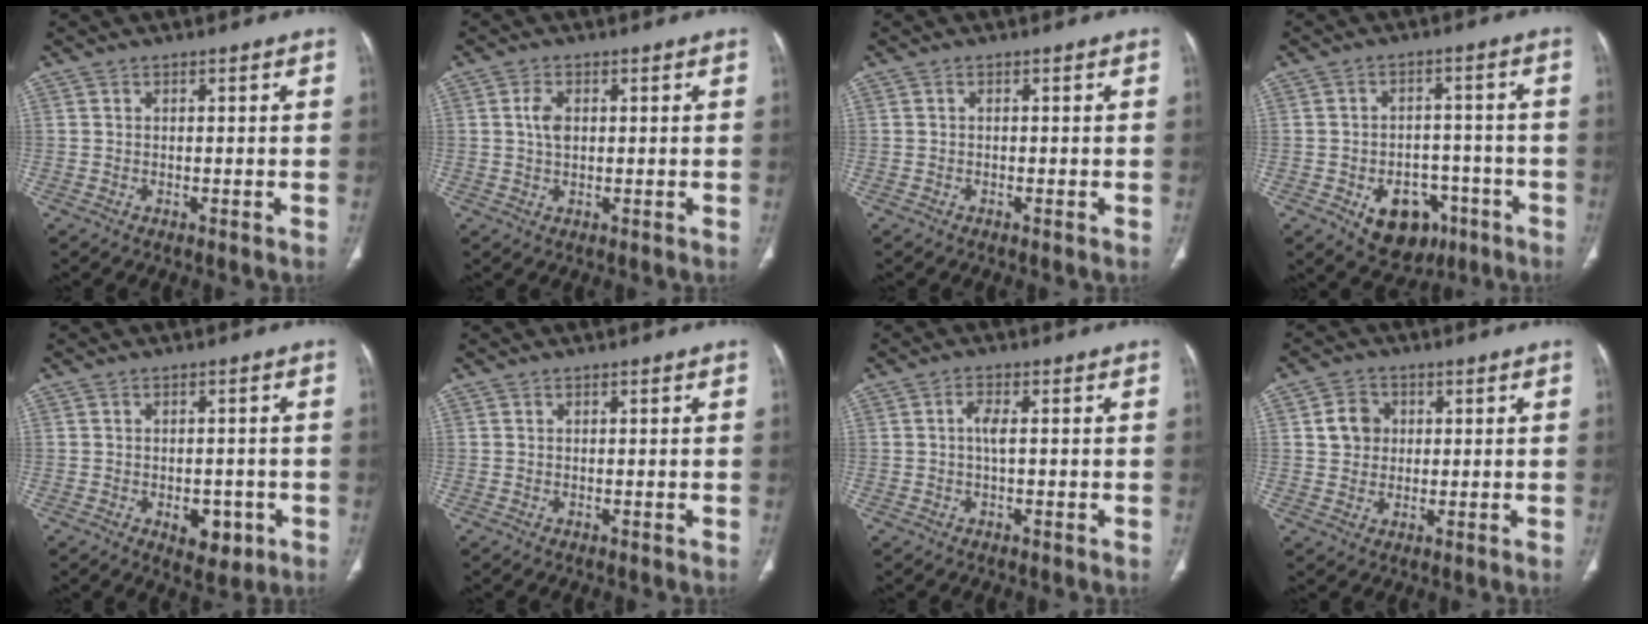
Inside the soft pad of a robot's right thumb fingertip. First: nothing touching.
{"total": 3.1, "force": [0.6, 1.9, 2.4], "torque": [-0.047, 0.001, 0.010]}
{"total": 0.0}
{"total": 11.0, "force": [-5.0, 7.8, 5.9], "torque": [-0.047, 0.032, -0.059]}
{"total": 5.9, "force": [-2.1, 3.6, 4.1], "torque": [-0.032, 0.004, -0.017]}
{"total": 0.0}
{"total": 2.7, "force": [0.0, 1.0, 2.5], "torque": [-0.053, 0.001, -0.005]}
{"total": 5.4, "force": [1.1, 4.8, 2.3], "torque": [-0.018, 0.001, 0.016]}